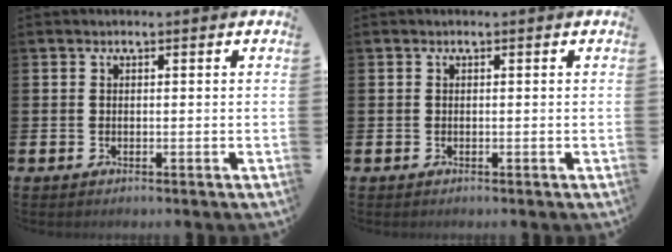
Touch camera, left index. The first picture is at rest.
{"total": 0.0}